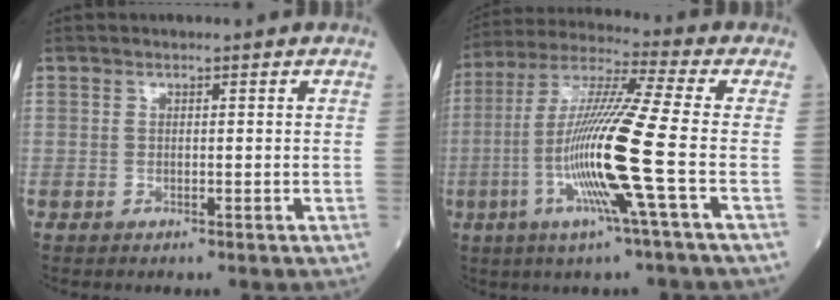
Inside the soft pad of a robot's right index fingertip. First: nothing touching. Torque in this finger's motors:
{"motor_torque": [1.40, -0.75, 1.06, 0.21]}